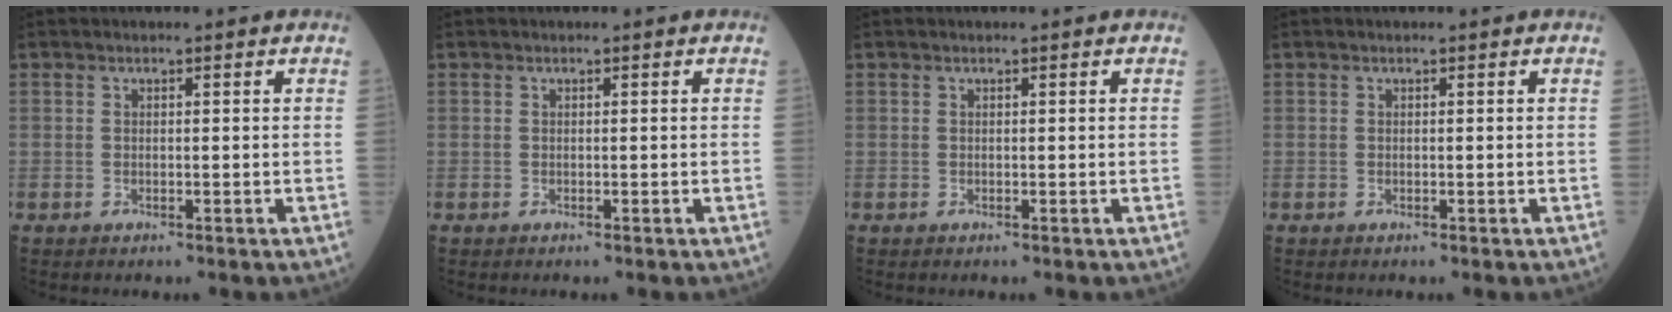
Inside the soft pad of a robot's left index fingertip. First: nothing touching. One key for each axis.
{"total": 0.0}
{"total": 1.8, "fx": -1.6, "fy": -0.2, "fz": -0.7, "tx": 0.011, "ty": -0.004, "tz": -0.023}
{"total": 0.0}